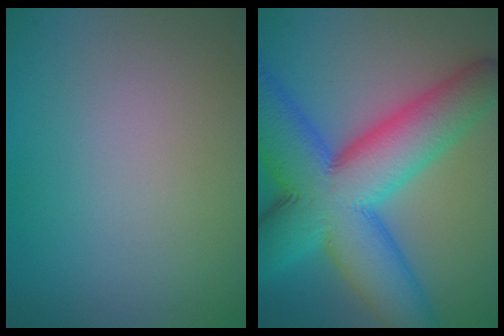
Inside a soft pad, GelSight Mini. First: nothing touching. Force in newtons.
{"total": 15.0, "press": 15.0, "slide": 0.4}